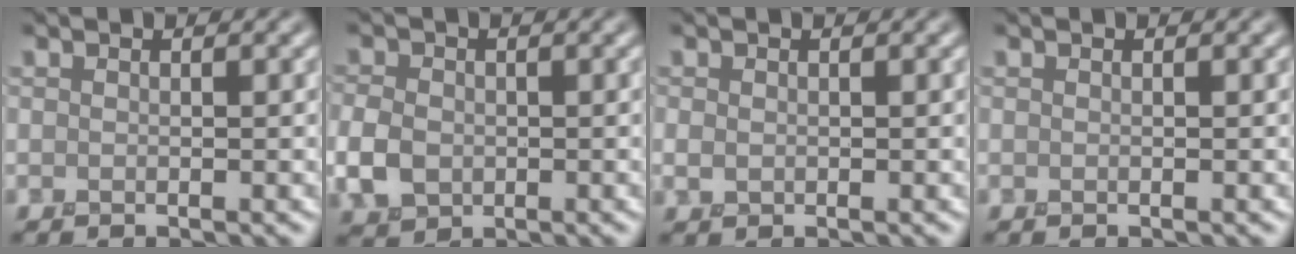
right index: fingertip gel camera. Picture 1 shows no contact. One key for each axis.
{"total": 3.4, "fx": -0.7, "fy": 2.7, "fz": 2.0, "tx": -0.048, "ty": 0.001, "tz": -0.018}
{"total": 0.8, "fx": 0.1, "fy": 0.7, "fz": 0.4, "tx": -0.010, "ty": 0.002, "tz": 0.000}
{"total": 0.0}